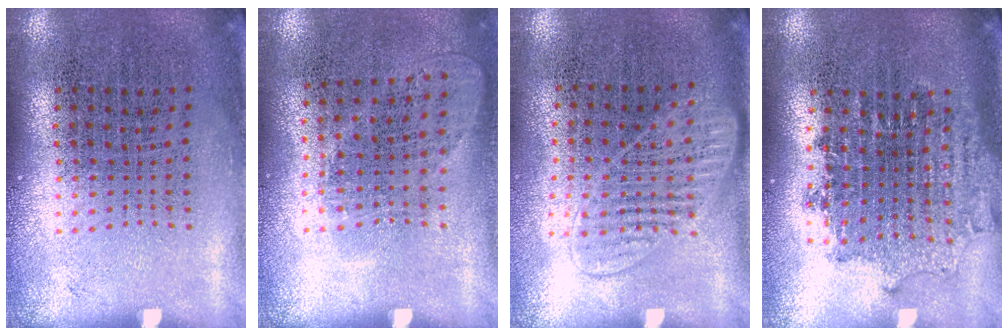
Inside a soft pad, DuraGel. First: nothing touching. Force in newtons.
{"total": 1.0, "press": 0.8, "slide": 0.5}
{"total": 1.4, "press": 1.3, "slide": 0.6}
{"total": 1.7, "press": 1.4, "slide": 1.0}